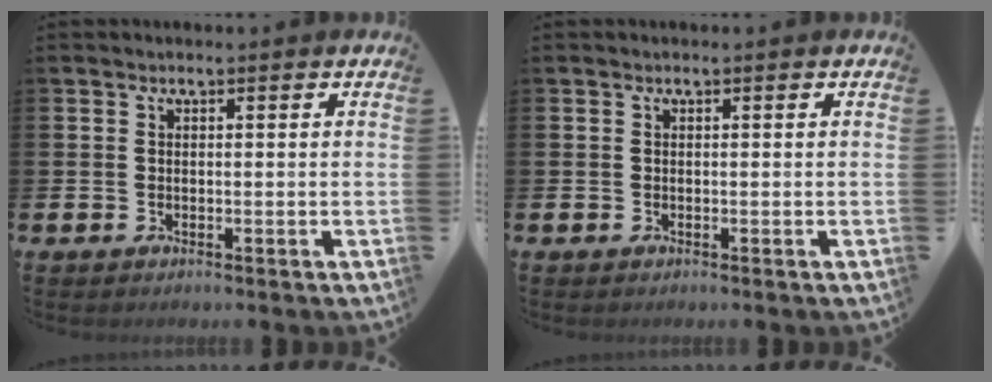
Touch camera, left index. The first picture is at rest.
{"total": 0.0}